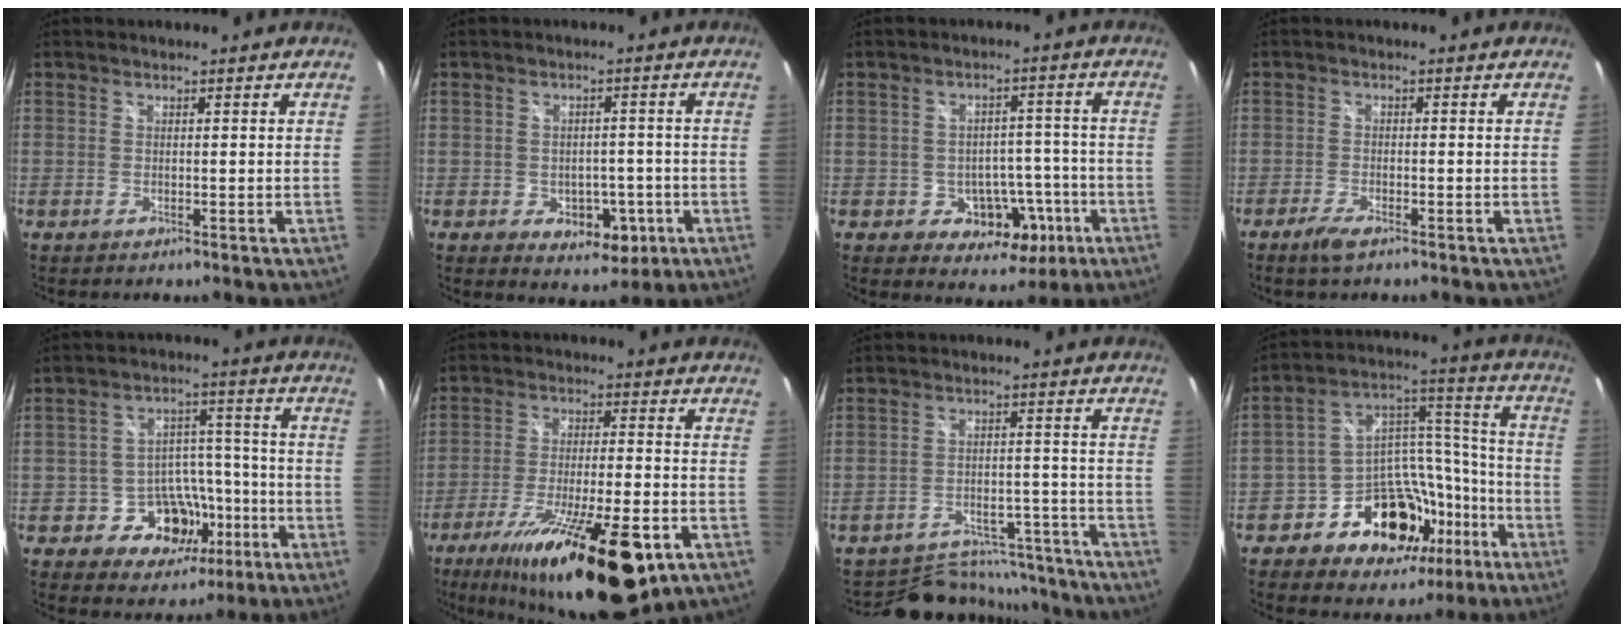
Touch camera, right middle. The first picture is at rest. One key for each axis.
{"total": 6.4, "fx": -2.2, "fy": 4.8, "fz": 3.6, "tx": -0.058, "ty": 0.002, "tz": -0.017}
{"total": 7.8, "fx": -3.1, "fy": 6.3, "fz": 3.4, "tx": -0.056, "ty": 0.023, "tz": -0.024}
{"total": 3.4, "fx": -2.5, "fy": 0.8, "fz": 2.1, "tx": -0.058, "ty": -0.007, "tz": -0.049}
{"total": 10.4, "fx": -4.6, "fy": 8.3, "fz": 4.2, "tx": -0.080, "ty": 0.033, "tz": -0.051}
{"total": 22.0, "fx": -13.2, "fy": 6.0, "fz": 16.5, "tx": -0.289, "ty": -0.047, "tz": -0.208}
{"total": 16.5, "fx": -14.8, "fy": 6.5, "fz": 3.5, "tx": -0.077, "ty": 0.032, "tz": -0.185}
{"total": 17.9, "fx": -10.1, "fy": 12.7, "fz": 7.6, "tx": -0.140, "ty": 0.079, "tz": -0.131}